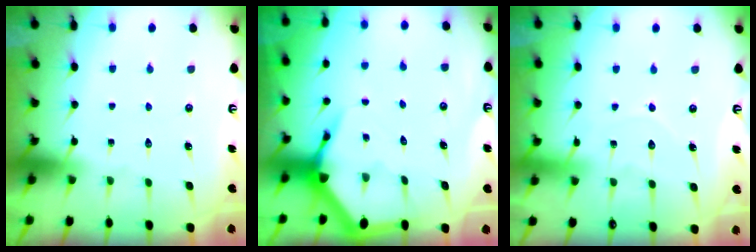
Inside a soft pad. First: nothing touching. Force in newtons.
{"total": 5.0, "press": 5.0, "slide": 0.6}
{"total": 4.6, "press": 4.6, "slide": 0.1}